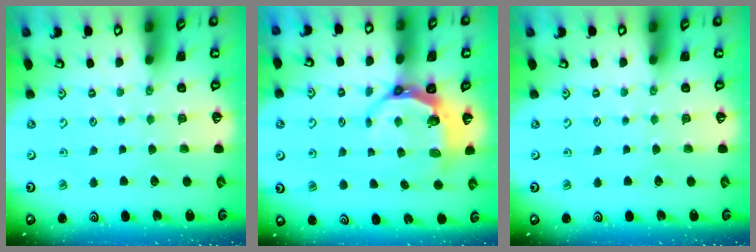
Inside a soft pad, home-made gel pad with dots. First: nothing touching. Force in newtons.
{"total": 7.1, "press": 6.1, "slide": 3.6}
{"total": 0.0}